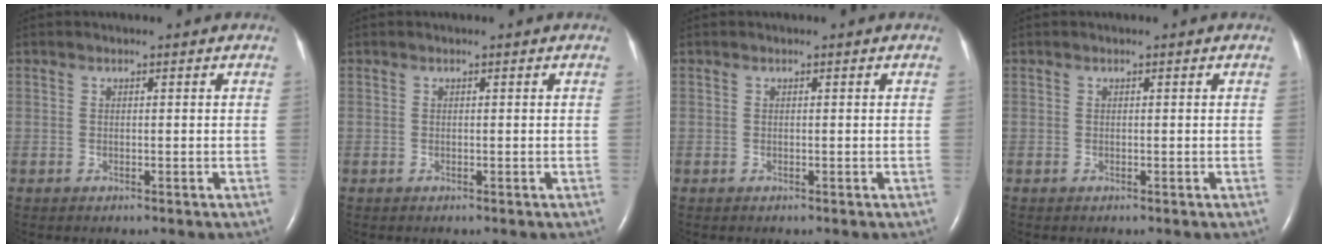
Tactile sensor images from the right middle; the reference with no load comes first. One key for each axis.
{"total": 0.0}
{"total": 0.0}
{"total": 0.0}